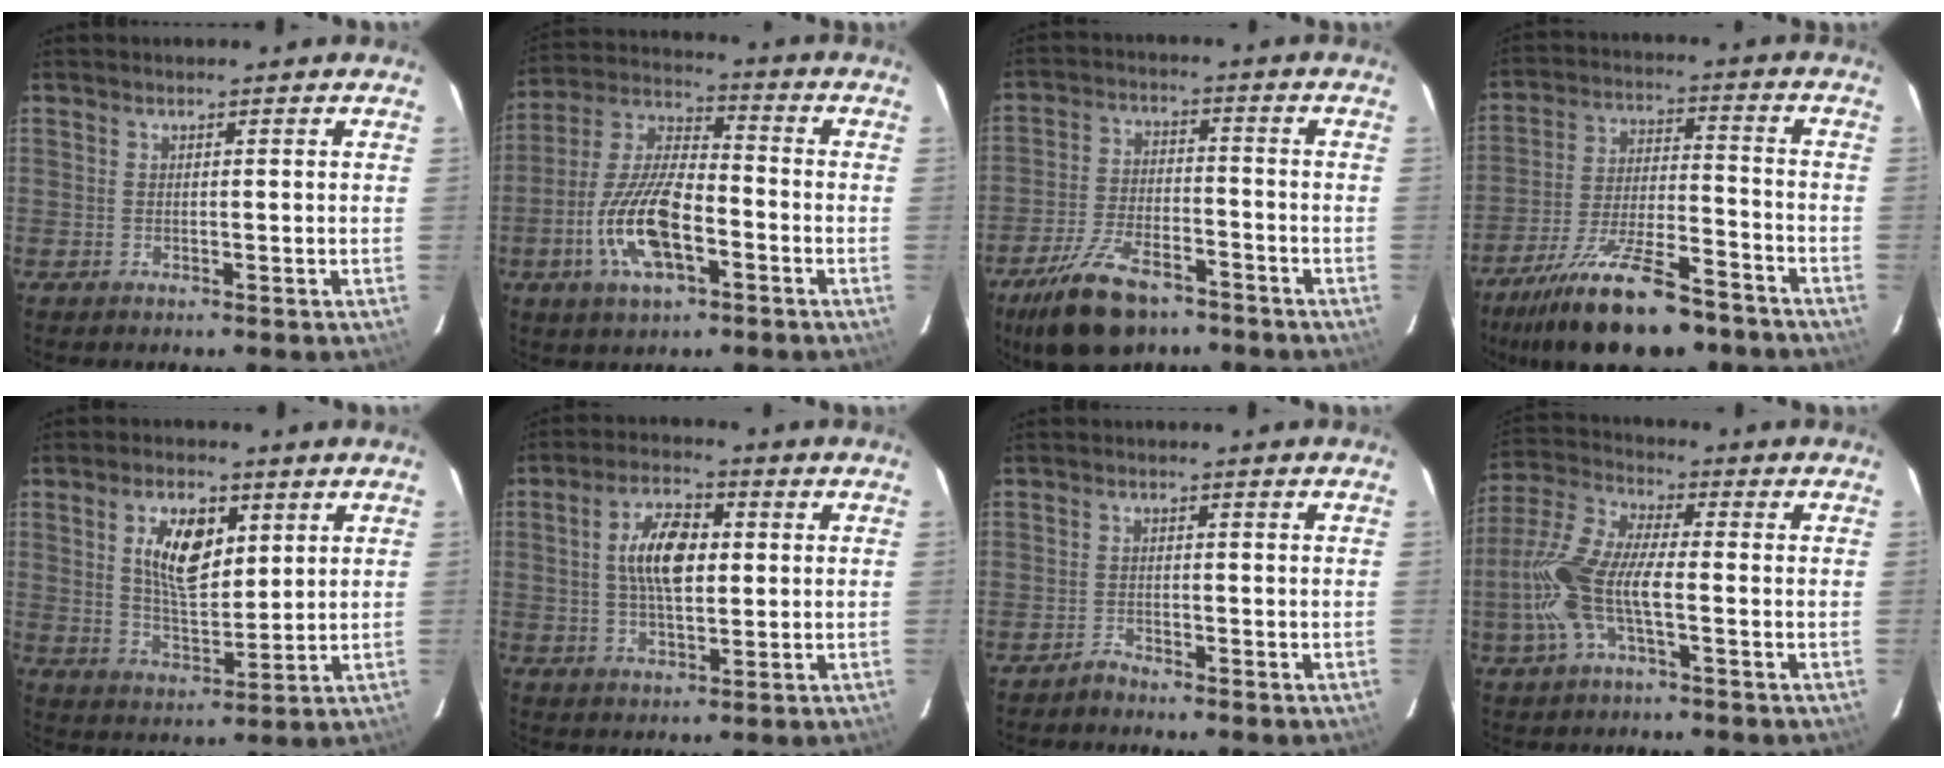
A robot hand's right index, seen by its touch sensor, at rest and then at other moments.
{"total": 14.9, "force": [-5.5, 5.8, 12.5], "torque": [-0.268, -0.003, -0.103]}
{"total": 14.1, "force": [-9.8, 6.3, 7.9], "torque": [-0.178, -0.014, -0.171]}
{"total": 20.8, "force": [-16.0, 6.0, 11.9], "torque": [-0.227, -0.031, -0.252]}
{"total": 10.4, "force": [3.6, 5.2, 8.2], "torque": [-0.145, 0.009, 0.071]}
{"total": 9.5, "force": [1.2, 4.6, 8.3], "torque": [-0.152, 0.014, 0.022]}
{"total": 1.6, "force": [-1.5, 0.4, -0.1], "torque": [0.001, 0.004, -0.030]}
{"total": 12.7, "force": [-2.9, 4.1, 11.7], "torque": [-0.260, 0.004, -0.061]}